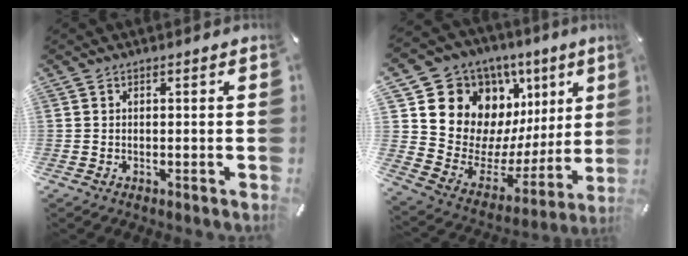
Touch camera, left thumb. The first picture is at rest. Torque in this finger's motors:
{"motor_torque": [2.78, 2.23, 1.70, -1.07, 0.12]}